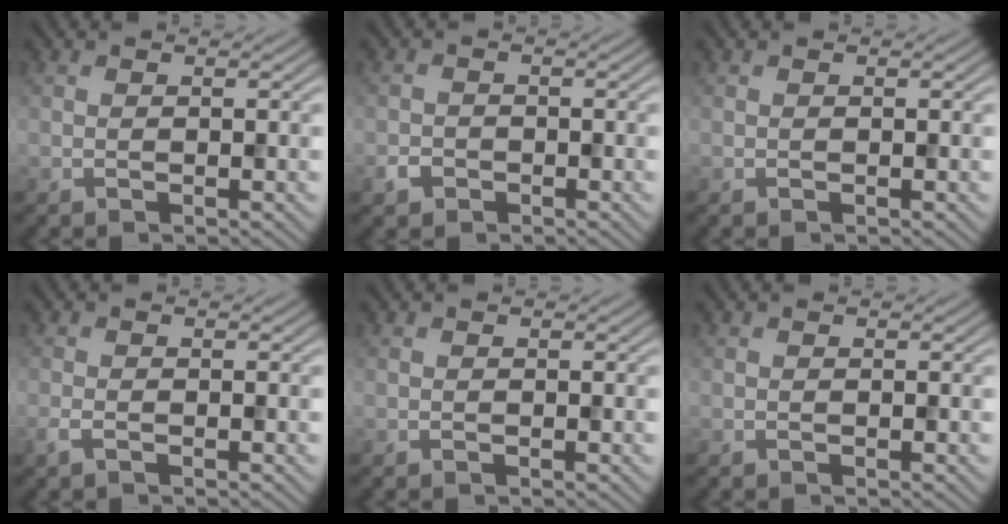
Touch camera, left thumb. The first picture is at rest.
{"total": 1.8, "force": [-1.1, 1.3, 0.5], "torque": [-0.009, -0.001, -0.026]}
{"total": 0.0}
{"total": 1.5, "force": [-0.8, 0.5, 1.1], "torque": [-0.029, -0.003, -0.019]}
{"total": 0.0}
{"total": 0.0}